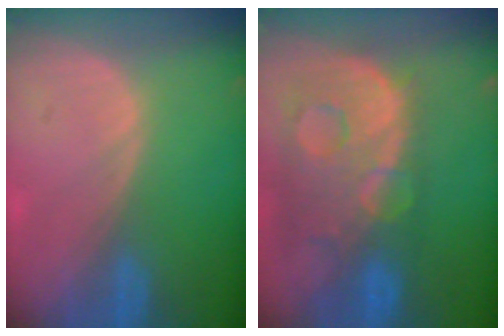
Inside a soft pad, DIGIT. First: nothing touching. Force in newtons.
{"total": 13.6, "press": 11.1, "slide": 8.0}